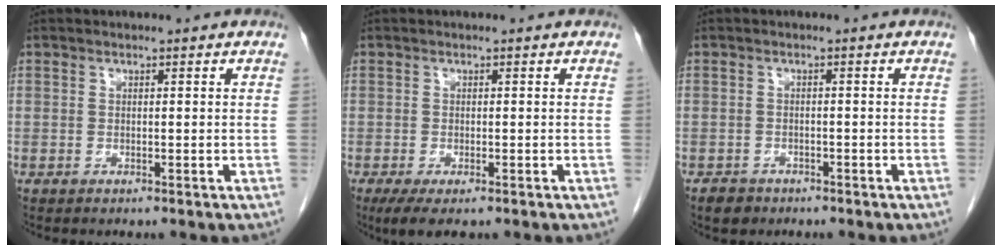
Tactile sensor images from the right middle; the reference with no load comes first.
{"total": 4.0, "force": [-2.6, 1.2, 2.8], "torque": [-0.049, -0.011, -0.041]}
{"total": 2.2, "force": [-1.5, 1.5, 0.4], "torque": [-0.014, 0.004, -0.021]}